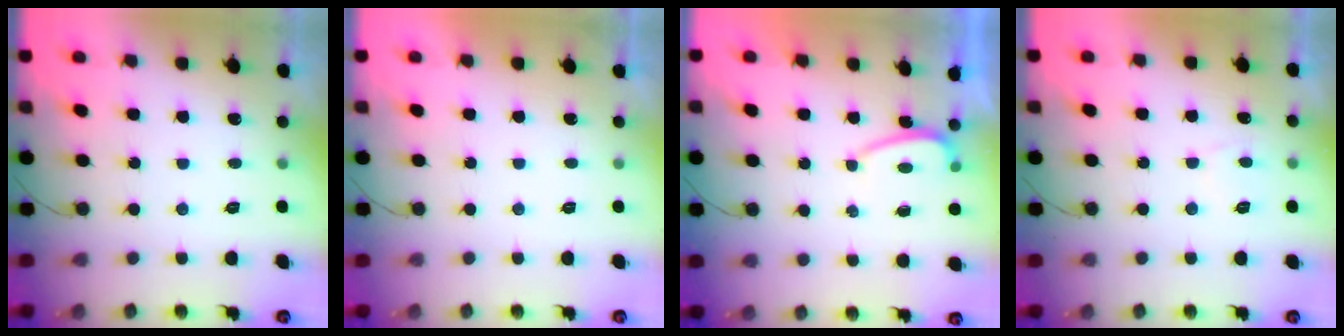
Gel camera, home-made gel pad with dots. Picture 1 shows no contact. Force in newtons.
{"total": 2.3, "press": 2.3, "slide": 0.3}
{"total": 0.6, "press": 0.3, "slide": 0.5}
{"total": 3.0, "press": 2.9, "slide": 0.7}